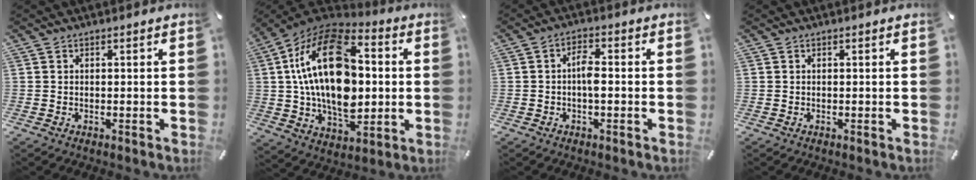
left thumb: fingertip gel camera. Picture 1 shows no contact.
{"total": 24.2, "force": [2.3, 15.4, 18.5], "torque": [-0.371, -0.004, 0.033]}
{"total": 4.1, "force": [-0.7, 1.7, 3.6], "torque": [-0.065, 0.010, -0.012]}
{"total": 0.0}